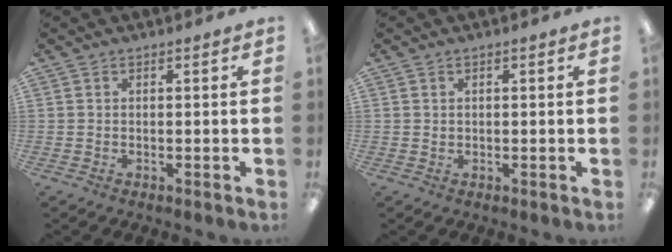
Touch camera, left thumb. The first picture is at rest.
{"total": 0.5, "force": [0.3, 0.4, 0.2], "torque": [-0.003, 0.004, 0.004]}